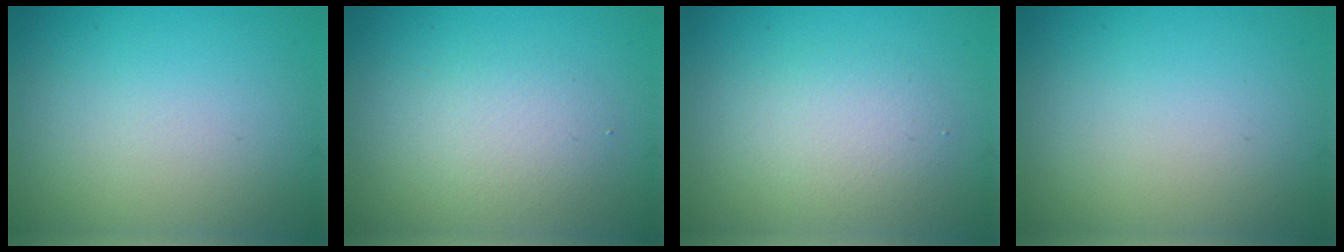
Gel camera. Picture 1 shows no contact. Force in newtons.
{"total": 2.5, "press": 2.5, "slide": 0.2}
{"total": 2.9, "press": 2.9, "slide": 0.3}
{"total": 0.0}